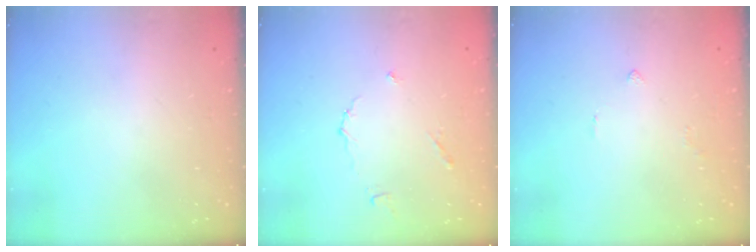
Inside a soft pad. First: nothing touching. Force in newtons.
{"total": 4.2, "press": 4.2, "slide": 0.6}
{"total": 1.4, "press": 1.3, "slide": 0.5}